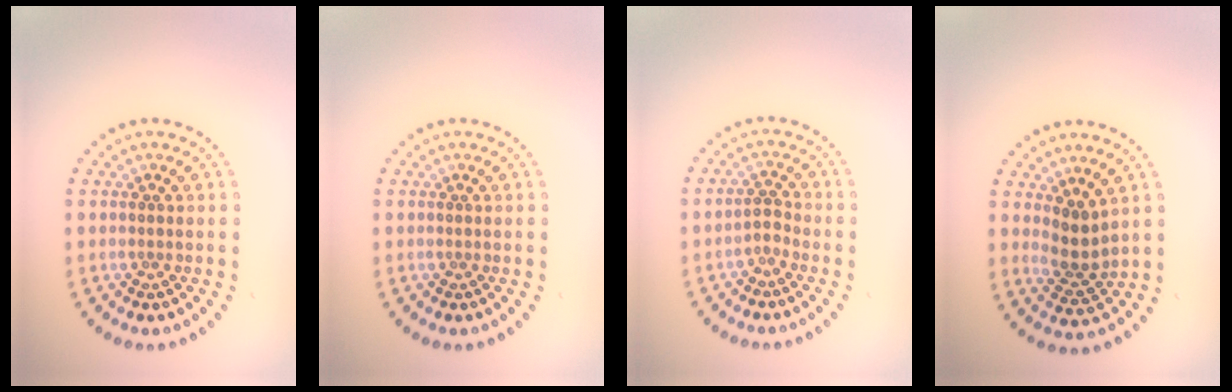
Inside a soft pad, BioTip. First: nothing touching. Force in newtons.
{"total": 0.0}
{"total": 1.2, "press": 0.9, "slide": 0.7}
{"total": 2.7, "press": 2.1, "slide": 1.6}